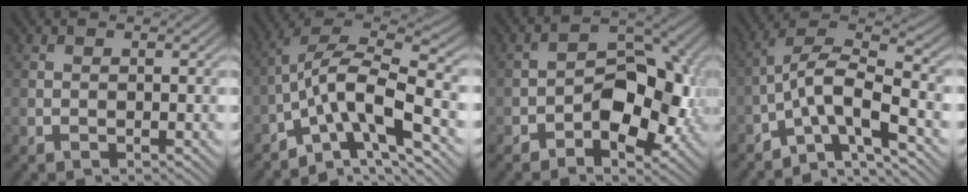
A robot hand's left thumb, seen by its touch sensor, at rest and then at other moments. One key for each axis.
{"total": 11.2, "fx": -5.4, "fy": 3.6, "fz": 9.1, "tx": -0.154, "ty": 0.009, "tz": -0.107}
{"total": 9.0, "fx": -2.4, "fy": 5.4, "fz": 6.7, "tx": -0.080, "ty": 0.006, "tz": -0.048}
{"total": 9.0, "fx": -5.0, "fy": 2.7, "fz": 7.0, "tx": -0.117, "ty": 0.013, "tz": -0.100}